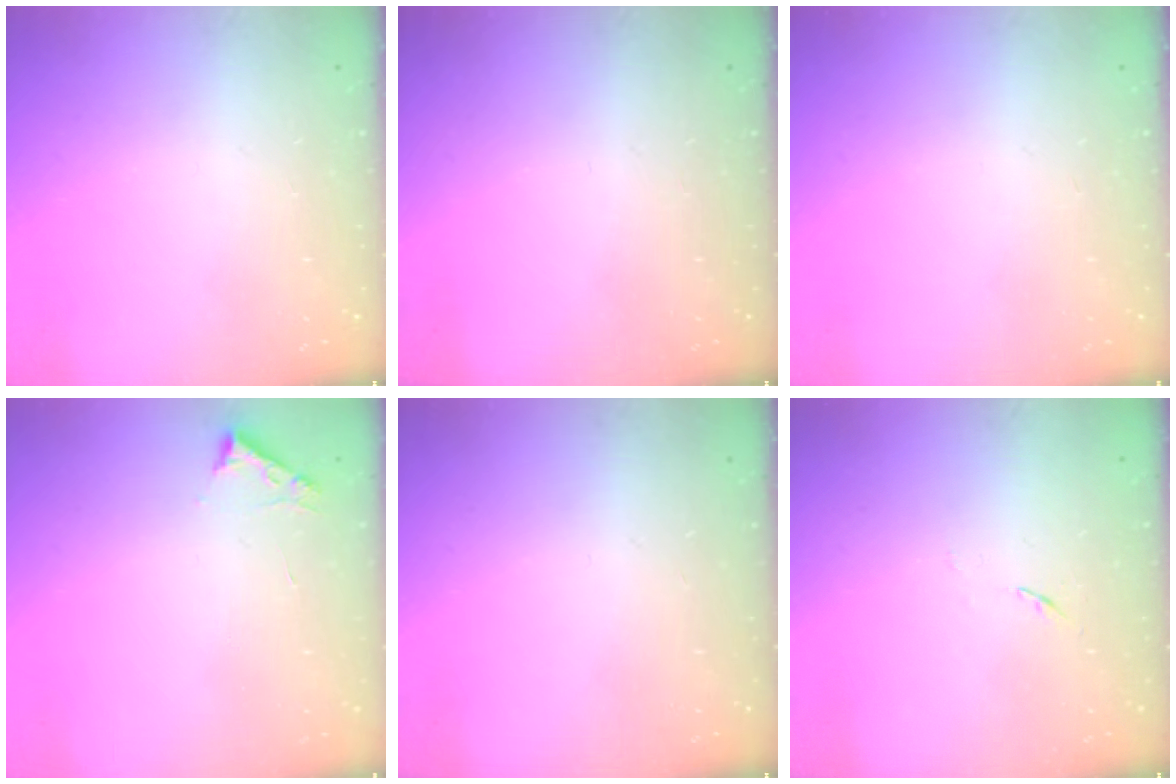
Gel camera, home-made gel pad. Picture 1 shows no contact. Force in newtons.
{"total": 0.0}
{"total": 0.0}
{"total": 2.7, "press": 2.7, "slide": 0.3}
{"total": 0.0}
{"total": 3.5, "press": 3.4, "slide": 0.6}